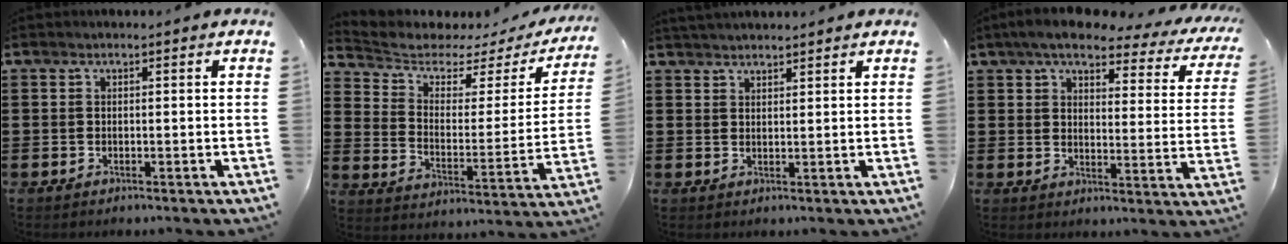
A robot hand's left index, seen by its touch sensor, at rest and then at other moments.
{"total": 3.8, "force": [2.9, 1.8, 1.7], "torque": [-0.057, -0.023, 0.042]}
{"total": 1.9, "force": [1.8, 0.0, 0.3], "torque": [-0.009, 0.002, 0.036]}
{"total": 6.0, "force": [5.0, 1.1, 3.2], "torque": [-0.077, -0.024, 0.081]}